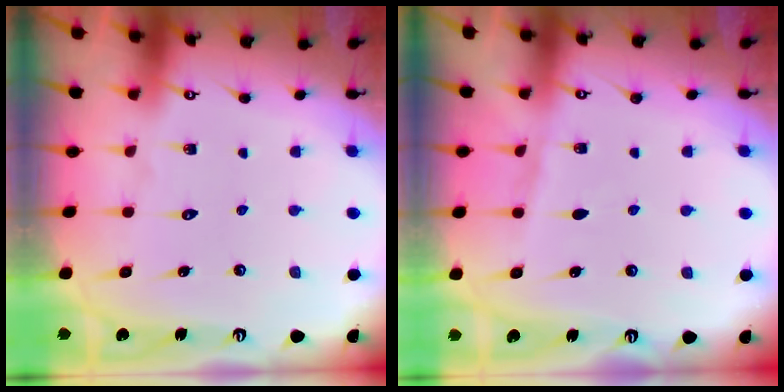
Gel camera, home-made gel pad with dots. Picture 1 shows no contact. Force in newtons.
{"total": 3.6, "press": 3.6, "slide": 0.5}